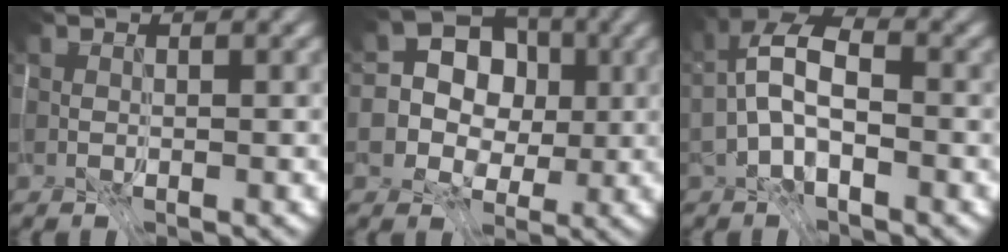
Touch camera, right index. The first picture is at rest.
{"total": 8.8, "force": [3.0, 7.3, 4.1], "torque": [-0.074, 0.020, 0.050]}
{"total": 4.2, "force": [-3.8, -1.1, 1.4], "torque": [-0.013, -0.003, -0.062]}